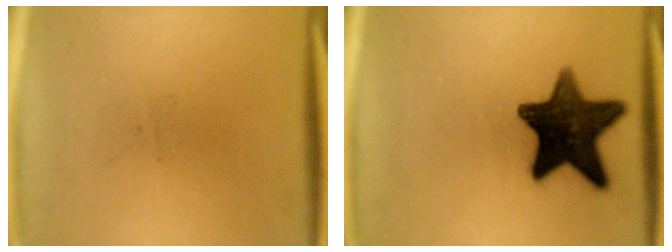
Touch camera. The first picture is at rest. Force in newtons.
{"total": 14.8}